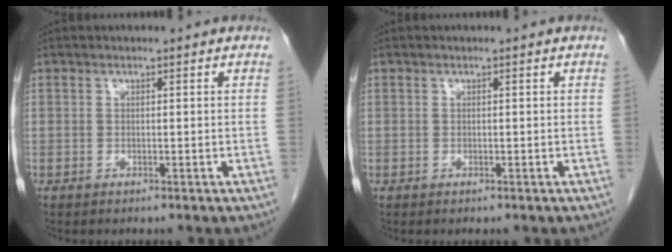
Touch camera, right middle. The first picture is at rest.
{"total": 0.0}